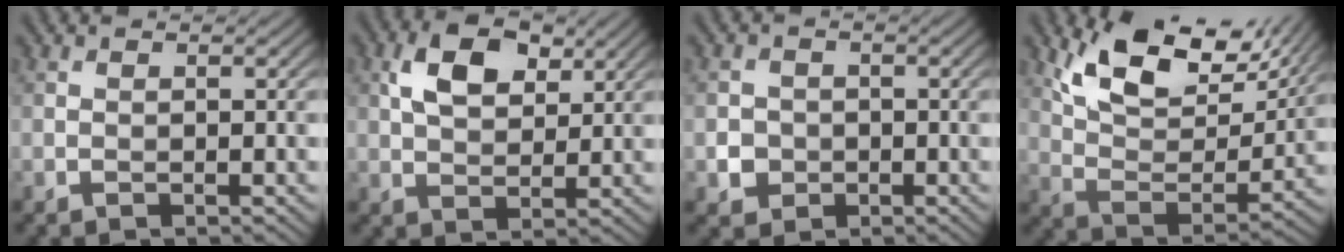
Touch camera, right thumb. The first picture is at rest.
{"total": 6.7, "force": [2.8, 4.0, 4.6], "torque": [-0.088, 0.002, 0.047]}
{"total": 3.0, "force": [-0.7, 2.8, 0.7], "torque": [-0.011, -0.008, -0.018]}
{"total": 14.1, "force": [9.3, 6.0, 8.8], "torque": [-0.169, -0.007, 0.157]}